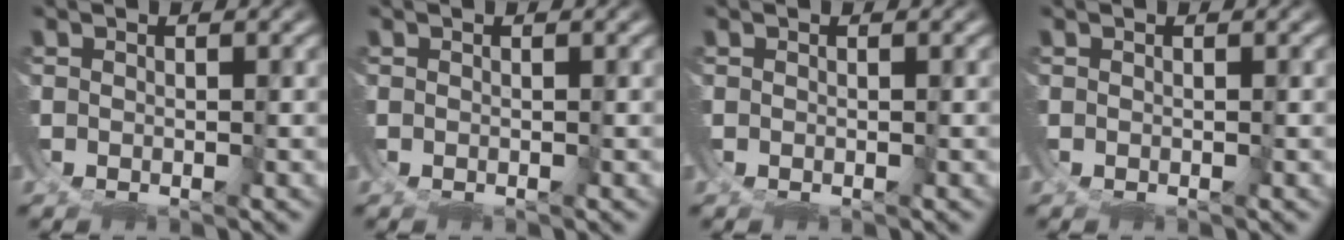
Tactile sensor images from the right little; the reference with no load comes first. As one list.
[{"total": 0.0}, {"total": 0.0}, {"total": 0.0}]